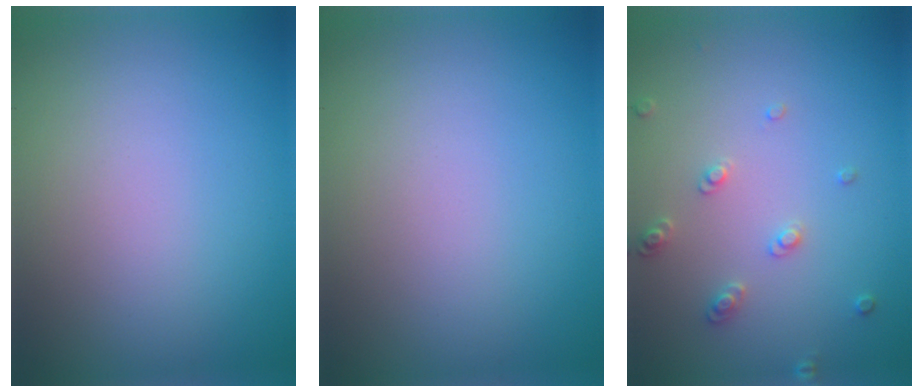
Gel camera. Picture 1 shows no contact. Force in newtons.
{"total": 0.0}
{"total": 1.9, "press": 1.8, "slide": 0.5}